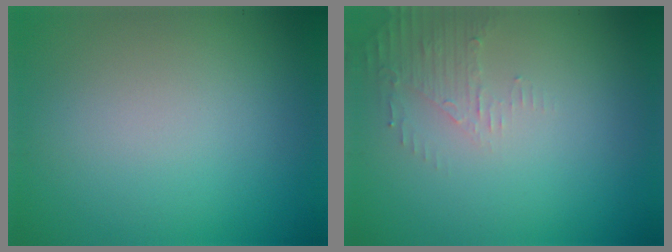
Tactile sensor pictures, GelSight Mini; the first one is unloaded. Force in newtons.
{"total": 1.9, "press": 1.8, "slide": 0.4}